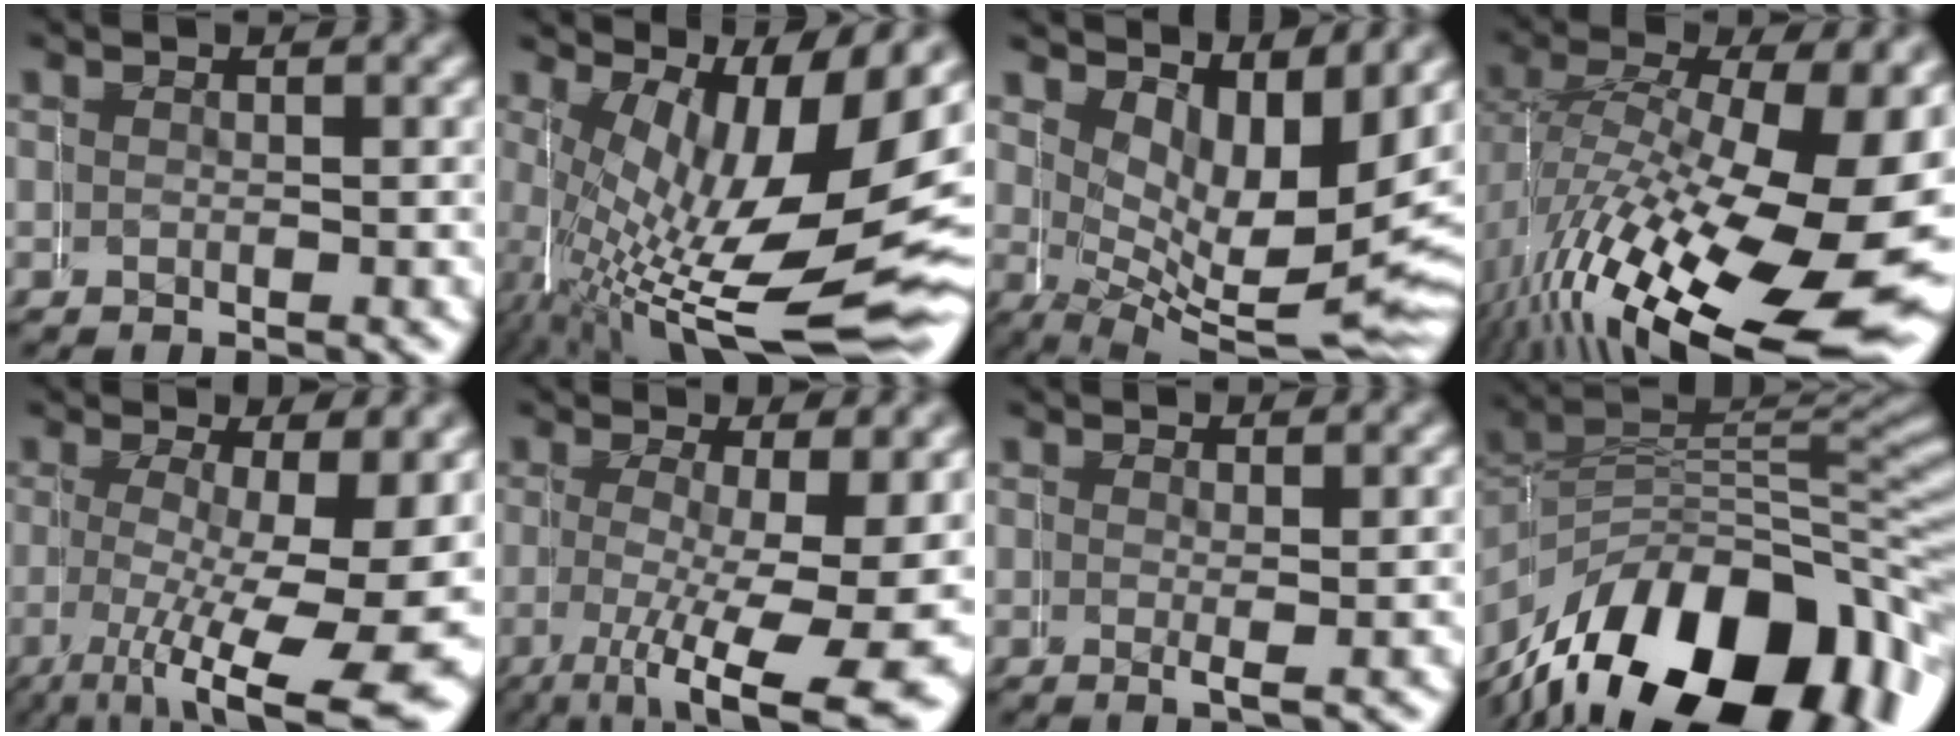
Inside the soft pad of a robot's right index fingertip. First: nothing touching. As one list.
[{"total": 11.7, "force": [-1.3, 3.8, 11.0], "torque": [-0.187, -0.041, 0.011]}, {"total": 7.8, "force": [2.5, 2.9, 6.8], "torque": [-0.103, -0.035, 0.052]}, {"total": 16.1, "force": [-4.1, 7.5, 13.6], "torque": [-0.226, -0.065, -0.016]}, {"total": 8.0, "force": [-0.1, 1.5, 7.9], "torque": [-0.119, -0.029, 0.022]}, {"total": 7.2, "force": [-0.9, 1.4, 7.0], "torque": [-0.116, -0.036, 0.011]}, {"total": 2.0, "force": [1.0, -0.4, 1.7], "torque": [-0.026, 0.001, 0.016]}, {"total": 18.8, "force": [-6.1, 11.7, 13.3], "torque": [-0.212, -0.045, -0.061]}]